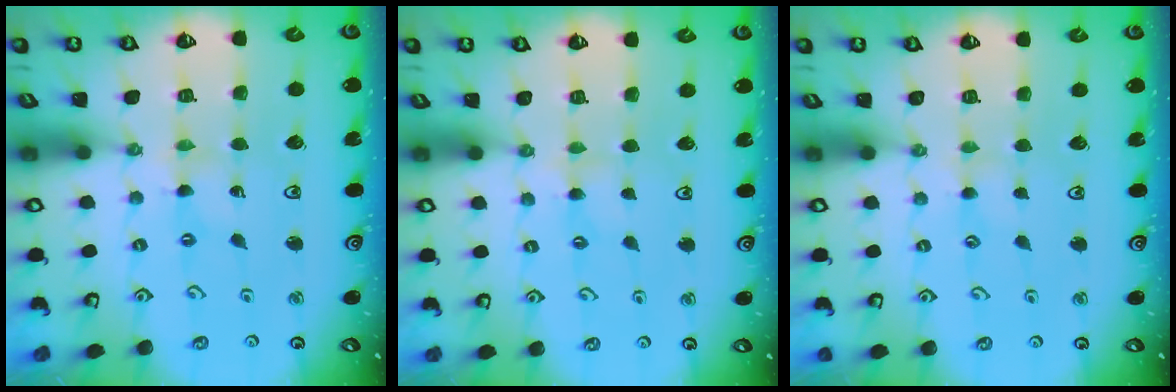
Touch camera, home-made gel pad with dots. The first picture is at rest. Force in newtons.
{"total": 2.4, "press": 2.4, "slide": 0.5}
{"total": 2.8, "press": 2.7, "slide": 0.4}